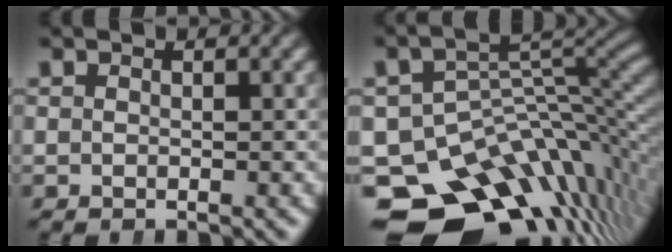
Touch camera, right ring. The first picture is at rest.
{"total": 18.9, "force": [-9.4, 12.1, 11.0], "torque": [-0.178, -0.054, -0.136]}